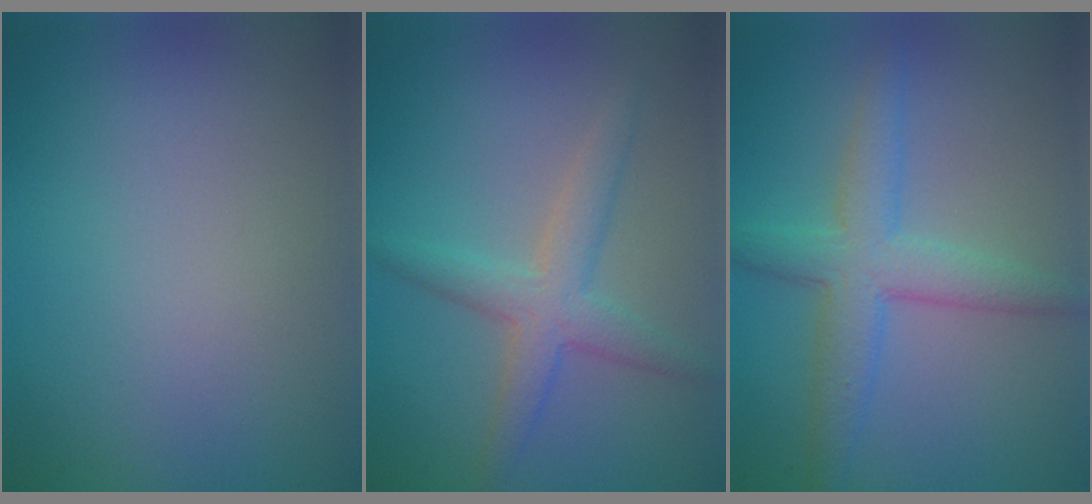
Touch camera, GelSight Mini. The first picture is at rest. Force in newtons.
{"total": 3.5, "press": 3.5, "slide": 0.1}
{"total": 4.4, "press": 4.4, "slide": 0.2}